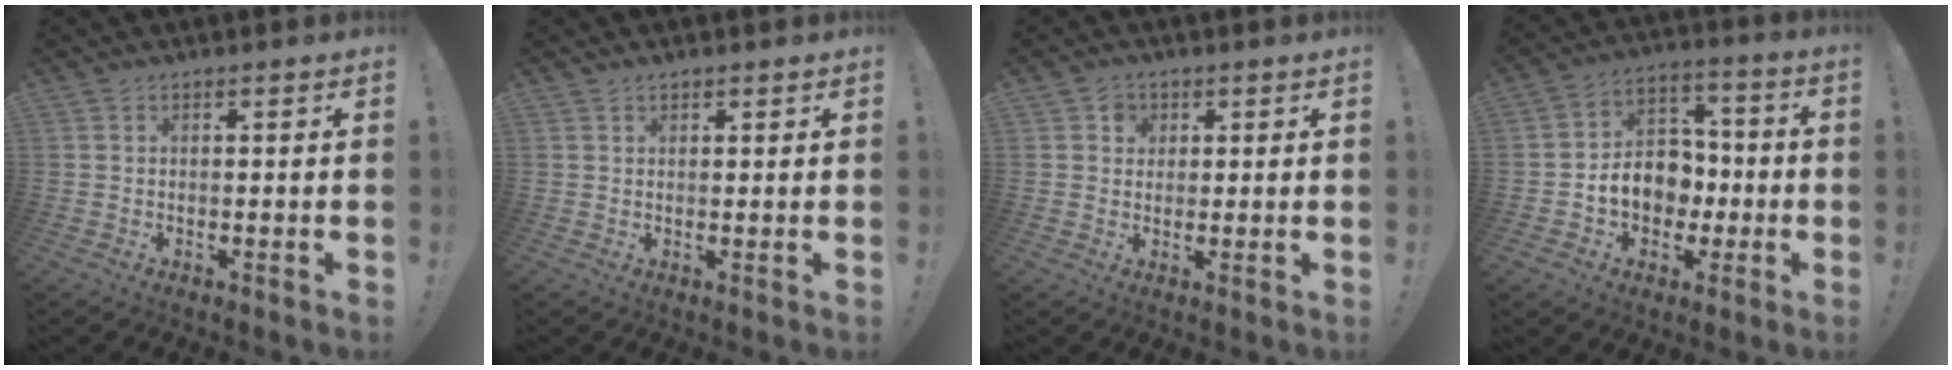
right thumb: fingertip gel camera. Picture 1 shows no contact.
{"total": 1.2, "force": [0.9, 0.6, 0.2], "torque": [-0.004, -0.001, 0.019]}
{"total": 3.6, "force": [1.4, 3.2, 0.8], "torque": [-0.009, -0.003, 0.023]}
{"total": 12.3, "force": [-2.8, 10.4, 5.9], "torque": [-0.088, 0.029, -0.040]}